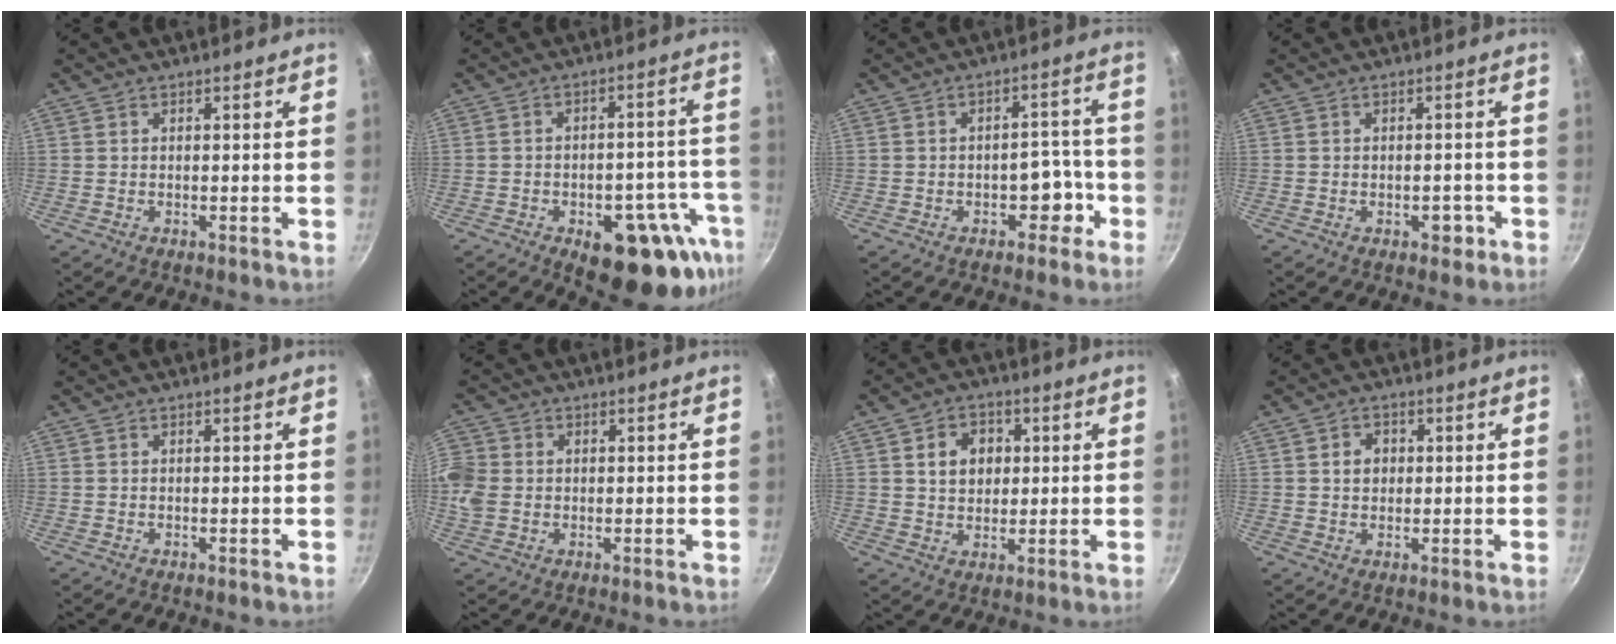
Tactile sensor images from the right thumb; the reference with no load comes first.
{"total": 18.9, "force": [-9.1, 8.9, 14.0], "torque": [-0.107, 0.031, -0.112]}
{"total": 6.1, "force": [-2.7, 4.1, 3.7], "torque": [-0.004, 0.038, -0.028]}
{"total": 2.7, "force": [-1.2, 1.7, 1.8], "torque": [-0.005, 0.010, -0.014]}
{"total": 0.0}
{"total": 8.3, "force": [0.4, 7.1, 4.2], "torque": [-0.095, 0.005, -0.001]}
{"total": 7.2, "force": [1.7, 5.8, 4.0], "torque": [-0.039, 0.005, 0.026]}
{"total": 3.7, "force": [0.6, 3.1, 1.8], "torque": [-0.012, 0.006, 0.009]}